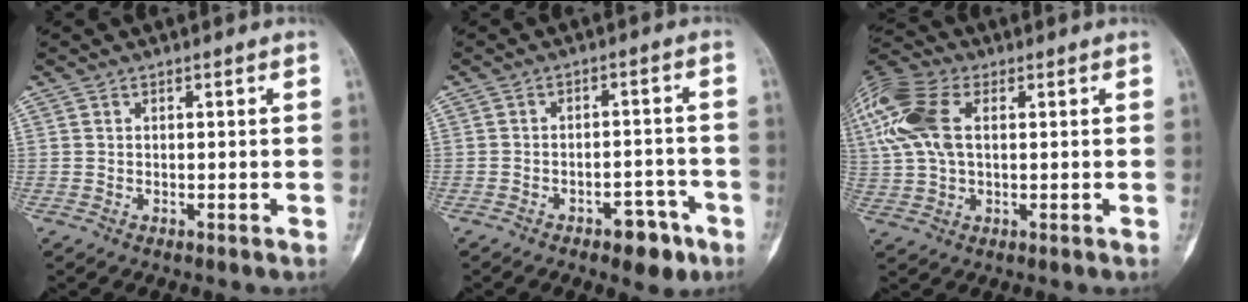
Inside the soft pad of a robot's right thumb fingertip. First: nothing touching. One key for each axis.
{"total": 7.0, "fx": -4.1, "fy": 3.6, "fz": 4.4, "tx": -0.039, "ty": 0.032, "tz": -0.050}
{"total": 15.8, "fx": 3.9, "fy": 9.4, "fz": 12.1, "tx": -0.297, "ty": 0.017, "tz": 0.070}